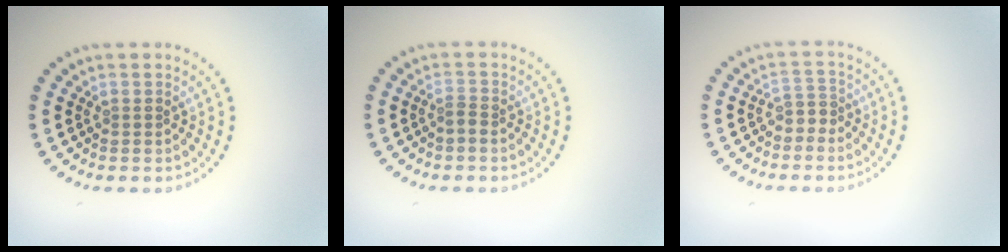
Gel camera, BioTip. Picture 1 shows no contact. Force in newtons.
{"total": 1.0, "press": 0.8, "slide": 0.6}
{"total": 1.5, "press": 1.2, "slide": 0.9}